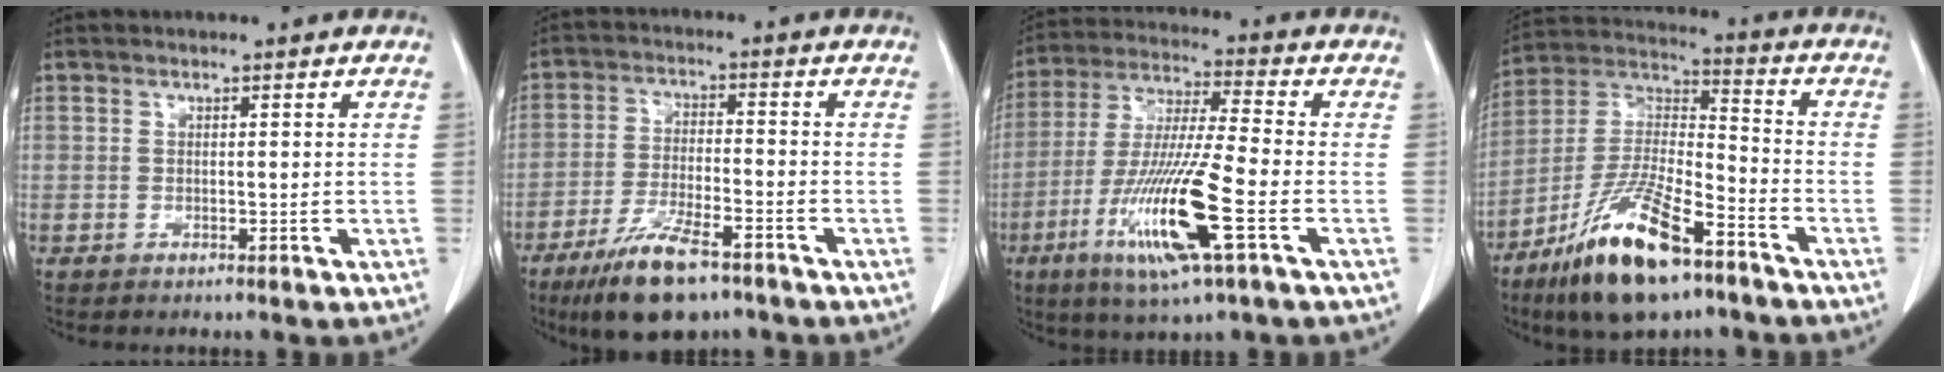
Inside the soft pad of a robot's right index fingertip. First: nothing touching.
{"total": 10.5, "force": [-7.1, 2.6, 7.3], "torque": [-0.139, -0.019, -0.122]}
{"total": 15.6, "force": [-5.8, 0.4, 14.5], "torque": [-0.296, -0.025, -0.108]}
{"total": 16.9, "force": [-10.6, 4.4, 12.5], "torque": [-0.260, -0.010, -0.193]}